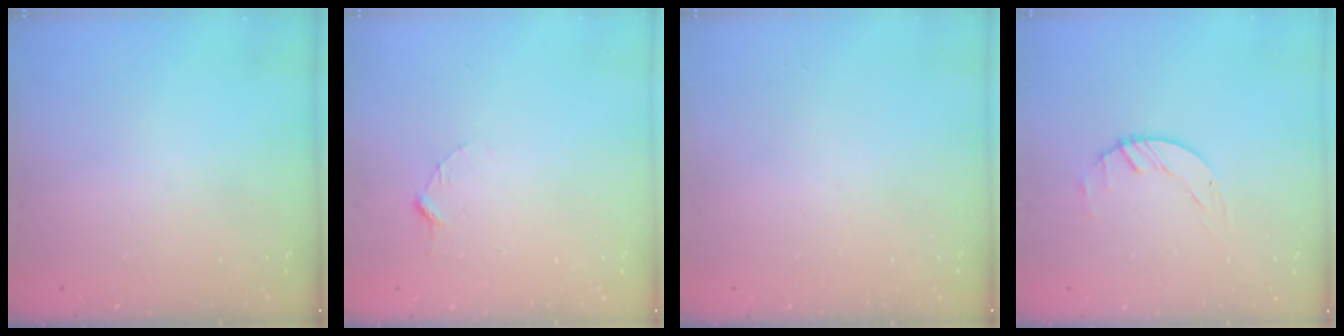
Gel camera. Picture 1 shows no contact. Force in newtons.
{"total": 2.9, "press": 2.9, "slide": 0.3}
{"total": 0.0}
{"total": 0.6, "press": 0.6, "slide": 0.1}